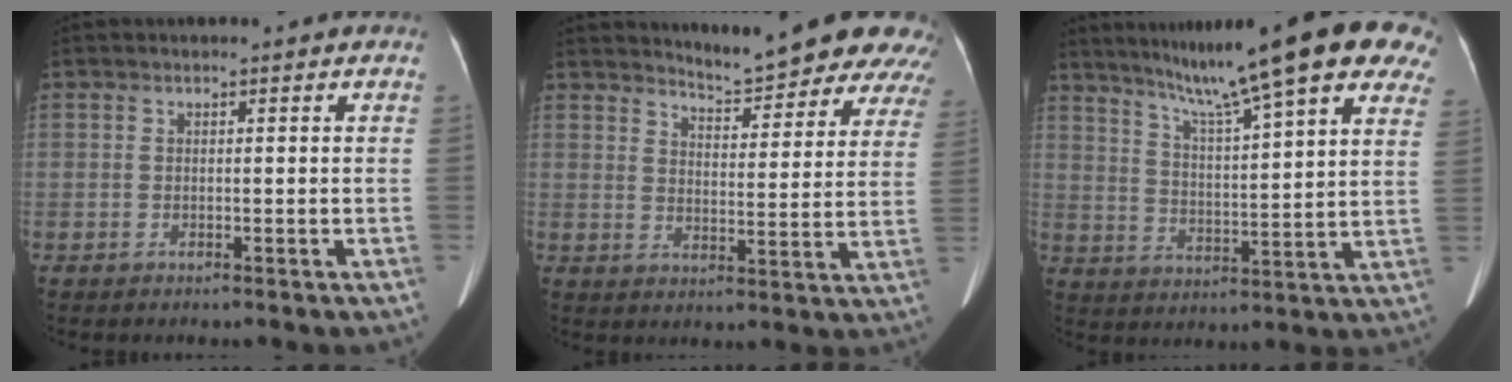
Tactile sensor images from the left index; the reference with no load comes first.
{"total": 14.1, "force": [13.4, 1.9, 3.7], "torque": [-0.030, -0.042, 0.151]}
{"total": 23.6, "force": [17.1, 1.9, 16.1], "torque": [-0.250, 0.018, 0.234]}